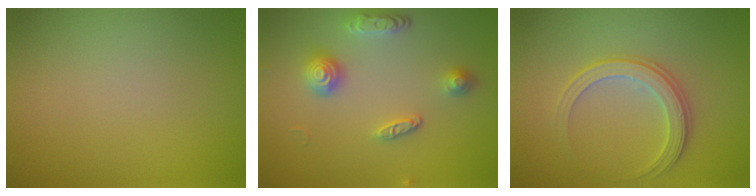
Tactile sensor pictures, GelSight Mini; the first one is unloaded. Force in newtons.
{"total": 3.1, "press": 2.9, "slide": 1.2}
{"total": 3.0, "press": 2.8, "slide": 0.9}